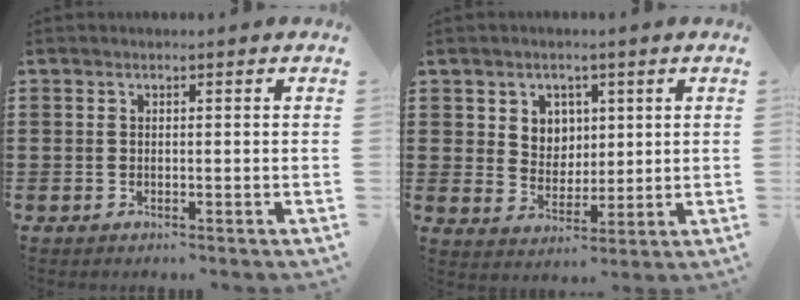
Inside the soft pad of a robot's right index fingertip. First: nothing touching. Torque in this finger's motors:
{"motor_torque": [0.23, 0.22, 0.13, 0.05]}